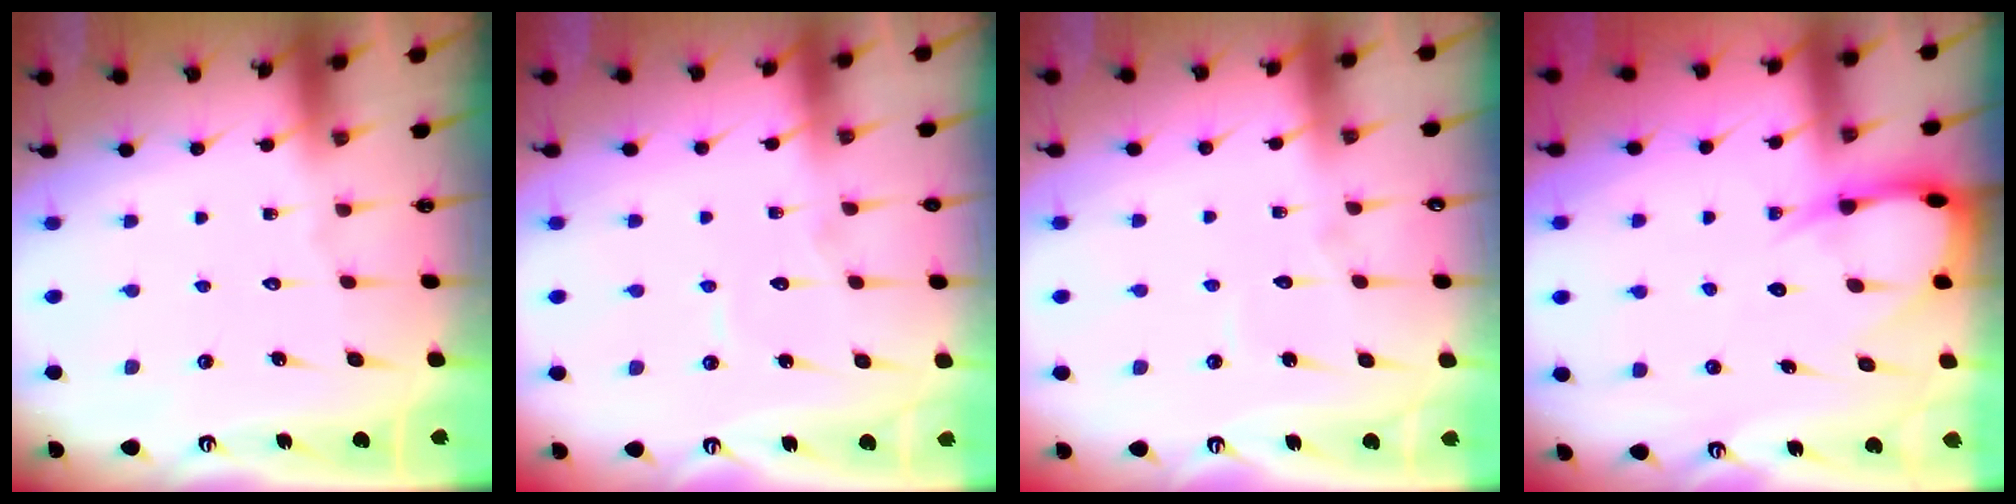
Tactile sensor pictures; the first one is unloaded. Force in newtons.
{"total": 4.3, "press": 4.3, "slide": 0.4}
{"total": 2.7, "press": 2.7, "slide": 0.2}
{"total": 7.1, "press": 7.1, "slide": 0.8}